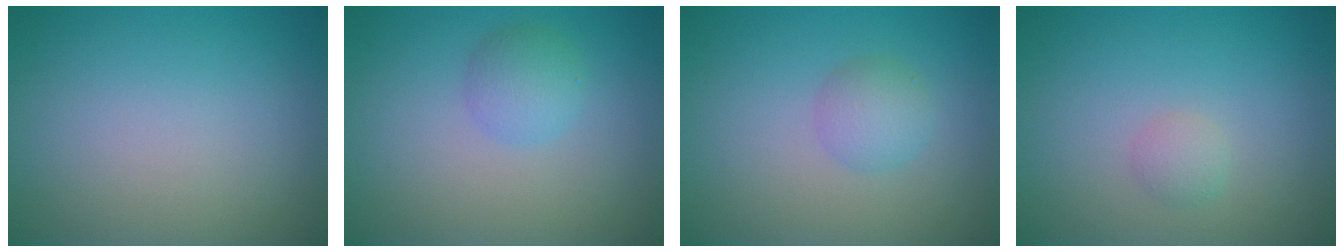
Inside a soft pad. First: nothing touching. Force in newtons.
{"total": 2.1, "press": 2.1, "slide": 0.0}
{"total": 2.1, "press": 2.1, "slide": 0.0}
{"total": 1.1, "press": 1.1, "slide": 0.0}